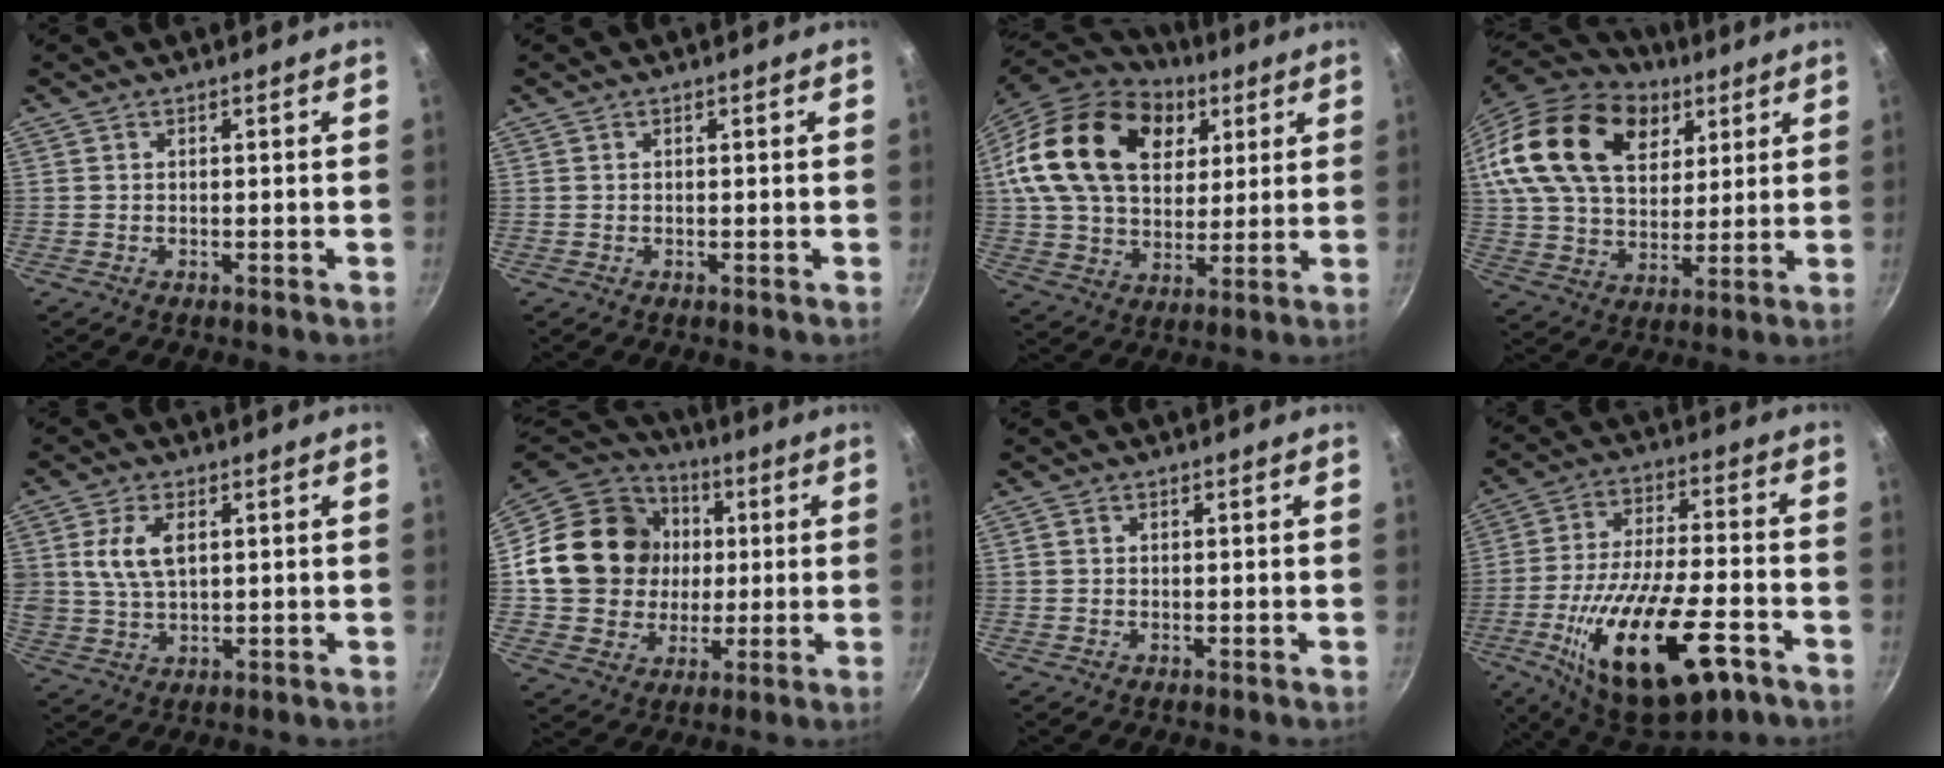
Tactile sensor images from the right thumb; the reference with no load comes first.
{"total": 0.0}
{"total": 25.4, "force": [9.2, 17.4, 16.1], "torque": [-0.264, -0.005, 0.158]}
{"total": 27.2, "force": [12.4, 17.8, 16.6], "torque": [-0.297, -0.002, 0.220]}
{"total": 7.9, "force": [2.2, 4.6, 6.0], "torque": [-0.114, -0.007, 0.044]}
{"total": 20.8, "force": [2.1, 18.3, 9.7], "torque": [-0.157, 0.020, 0.041]}
{"total": 0.8, "force": [0.2, 0.7, 0.2], "torque": [-0.003, 0.003, 0.003]}
{"total": 24.7, "force": [-10.5, 9.5, 20.2], "torque": [-0.343, 0.022, -0.167]}